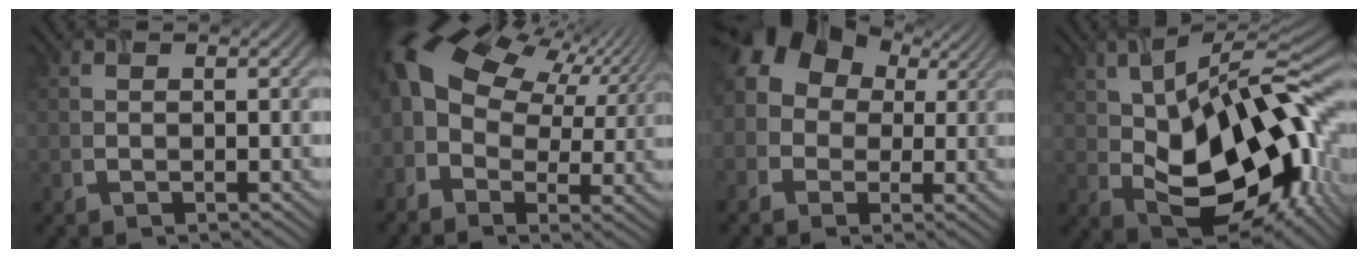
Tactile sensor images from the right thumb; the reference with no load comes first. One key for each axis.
{"total": 15.9, "fx": 4.3, "fy": 10.9, "fz": 10.7, "tx": -0.245, "ty": -0.006, "tz": 0.102}
{"total": 11.5, "fx": 2.1, "fy": 9.7, "fz": 5.8, "tx": -0.140, "ty": 0.026, "tz": 0.019}
{"total": 19.2, "fx": 0.2, "fy": 10.4, "fz": 16.2, "tx": -0.259, "ty": -0.007, "tz": 0.012}